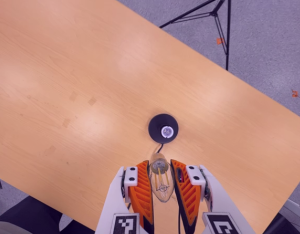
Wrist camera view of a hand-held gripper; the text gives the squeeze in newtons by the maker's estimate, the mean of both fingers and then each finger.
{"total": 20.3, "left": 22.8, "right": 17.8}